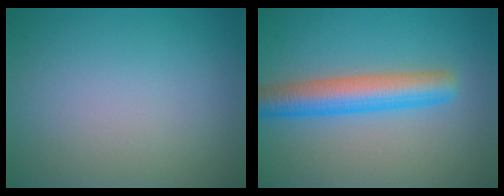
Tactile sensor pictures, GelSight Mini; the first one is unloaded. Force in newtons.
{"total": 5.5, "press": 5.5, "slide": 0.1}